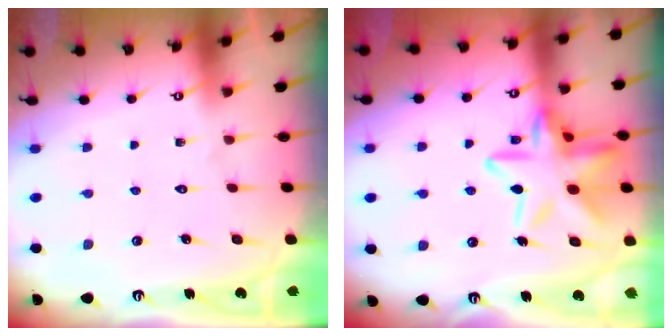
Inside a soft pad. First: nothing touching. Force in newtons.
{"total": 17.7, "press": 17.6, "slide": 1.2}